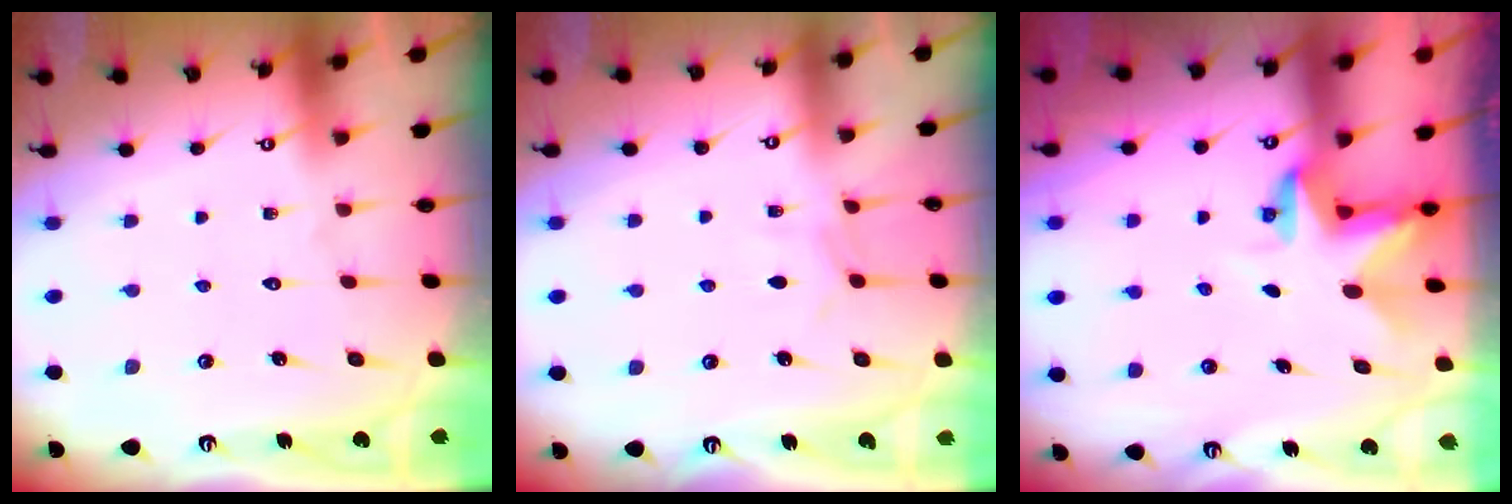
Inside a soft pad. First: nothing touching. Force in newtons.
{"total": 3.8, "press": 3.8, "slide": 0.2}
{"total": 3.0, "press": 3.0, "slide": 0.3}